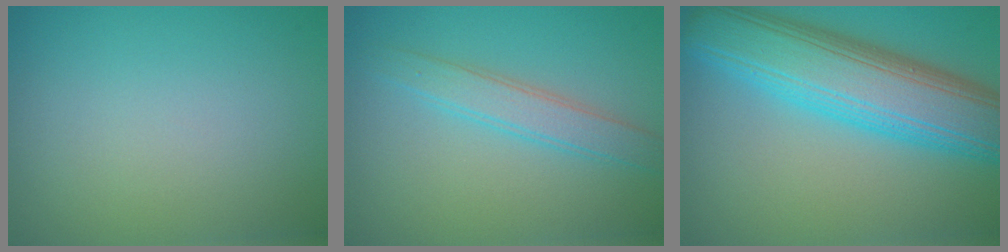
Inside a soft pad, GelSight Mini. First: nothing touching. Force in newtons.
{"total": 2.9, "press": 2.9, "slide": 0.1}
{"total": 10.6, "press": 10.6, "slide": 0.2}